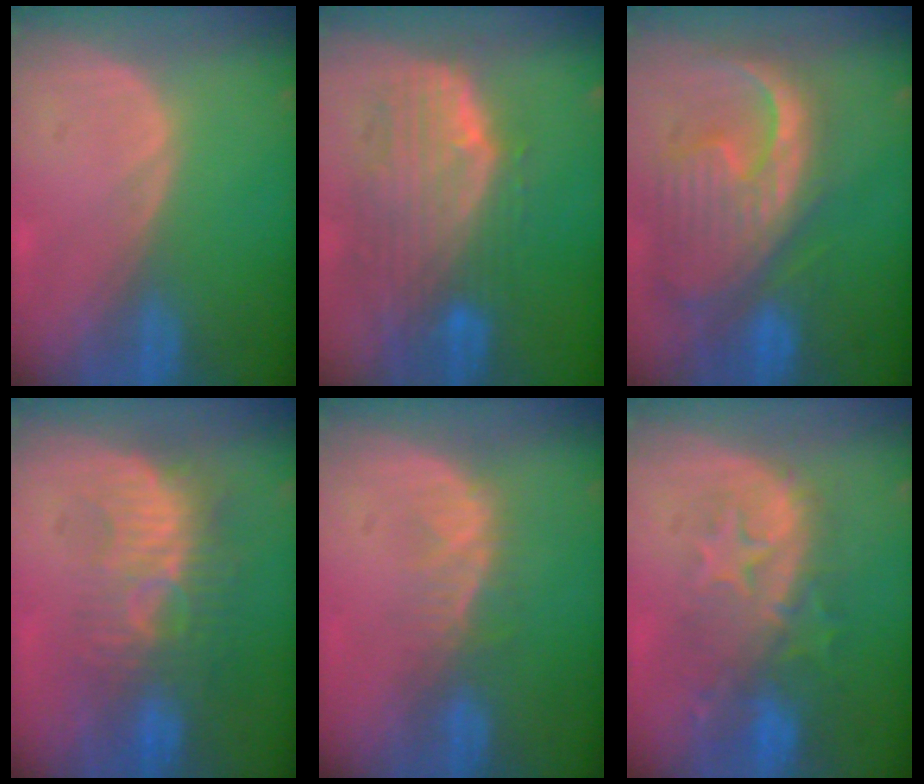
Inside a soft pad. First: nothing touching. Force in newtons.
{"total": 10.4, "press": 9.1, "slide": 5.2}
{"total": 13.0, "press": 11.1, "slide": 6.7}
{"total": 9.3, "press": 8.6, "slide": 3.7}
{"total": 3.7, "press": 3.3, "slide": 1.6}
{"total": 9.8, "press": 9.1, "slide": 3.5}